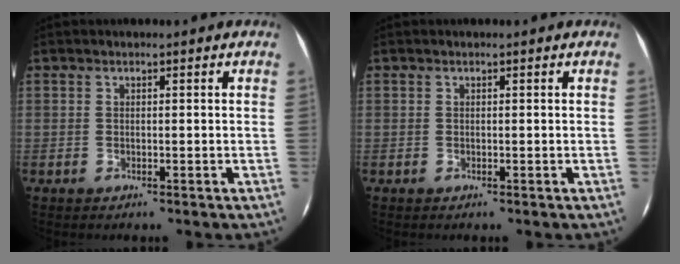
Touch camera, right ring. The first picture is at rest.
{"total": 0.0}